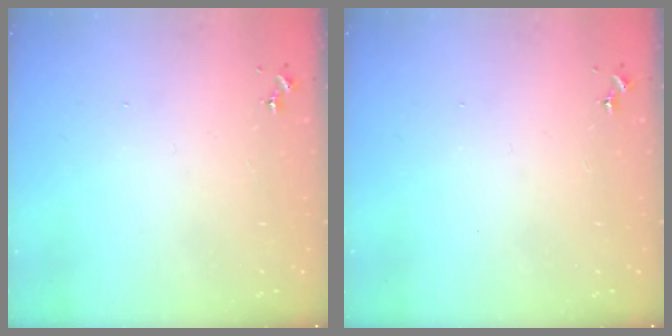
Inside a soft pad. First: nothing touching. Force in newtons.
{"total": 0.0}